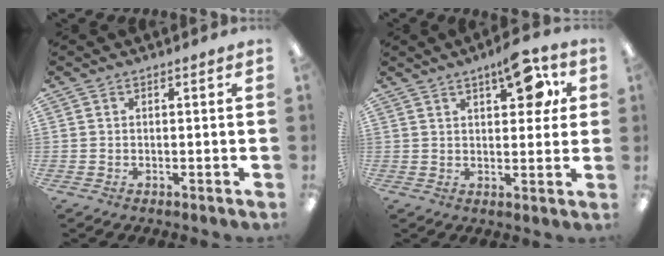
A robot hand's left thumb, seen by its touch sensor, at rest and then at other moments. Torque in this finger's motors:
{"motor_torque": [0.21, 0.33, -0.28, 0.21, 0.00]}